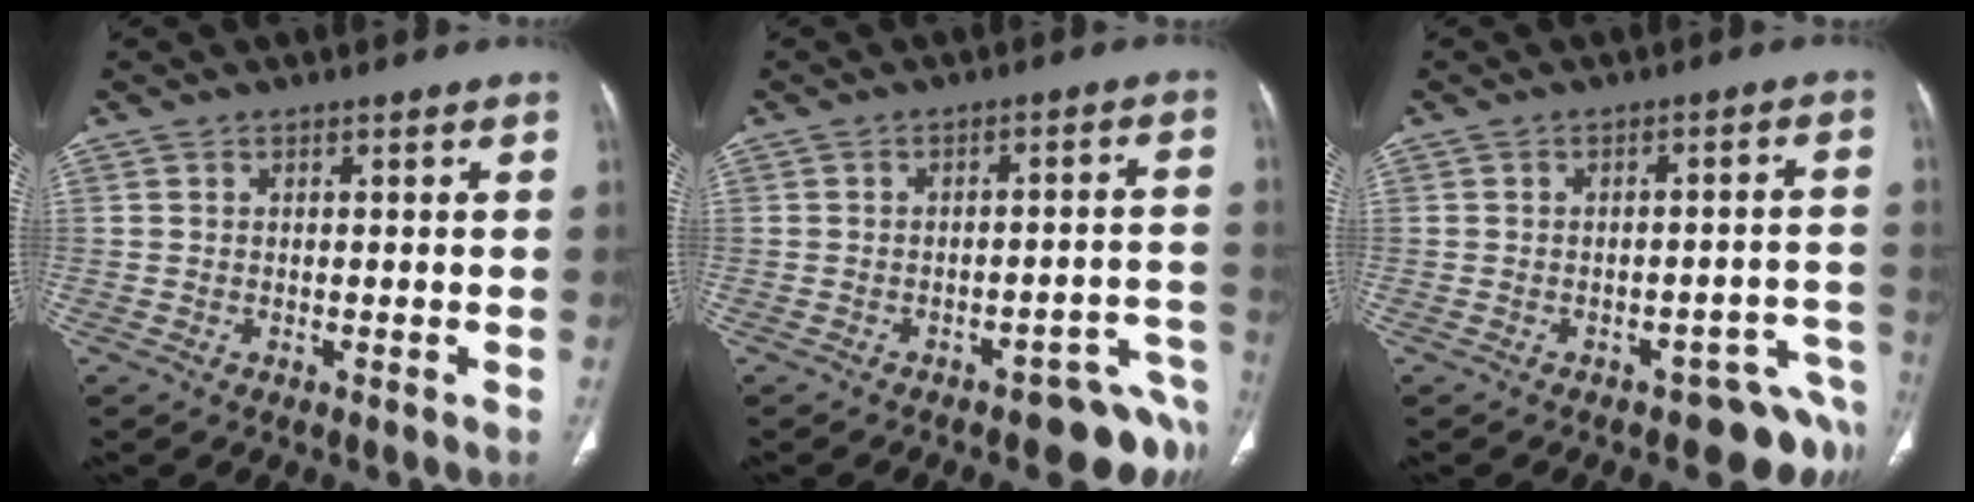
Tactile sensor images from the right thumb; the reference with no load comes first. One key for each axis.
{"total": 9.9, "fx": -7.5, "fy": 3.5, "fz": 5.5, "tx": -0.033, "ty": 0.064, "tz": -0.097}
{"total": 6.9, "fx": -5.6, "fy": 3.1, "fz": 2.7, "tx": 0.004, "ty": 0.064, "tz": -0.073}